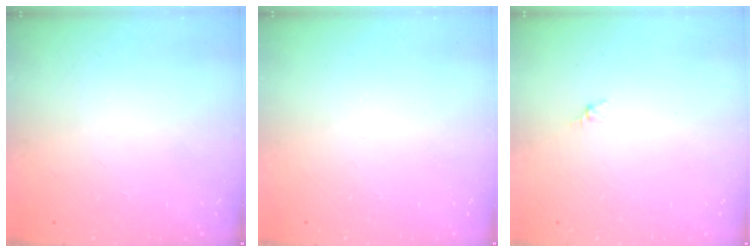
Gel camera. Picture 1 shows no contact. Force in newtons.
{"total": 0.0}
{"total": 0.0}